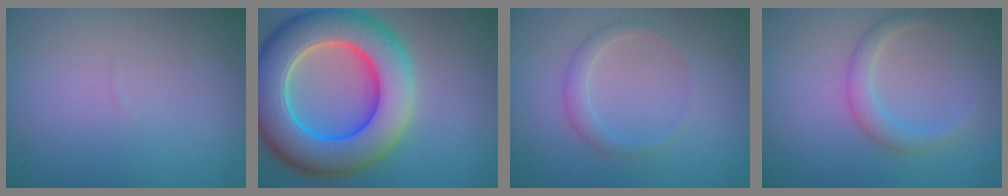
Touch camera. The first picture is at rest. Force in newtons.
{"total": 12.2, "press": 12.1, "slide": 0.9}
{"total": 1.6, "press": 1.6, "slide": 0.1}
{"total": 2.0, "press": 2.0, "slide": 0.2}